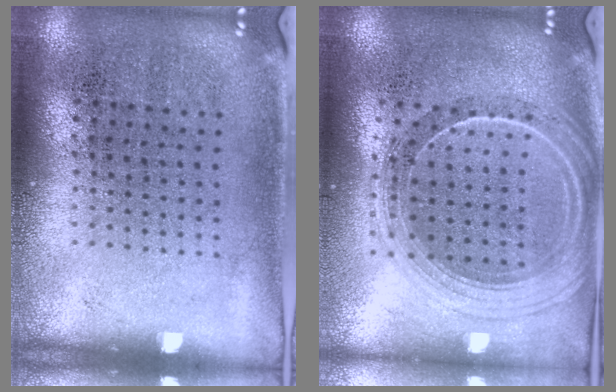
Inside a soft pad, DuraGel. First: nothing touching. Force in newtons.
{"total": 2.4, "press": 2.0, "slide": 1.2}